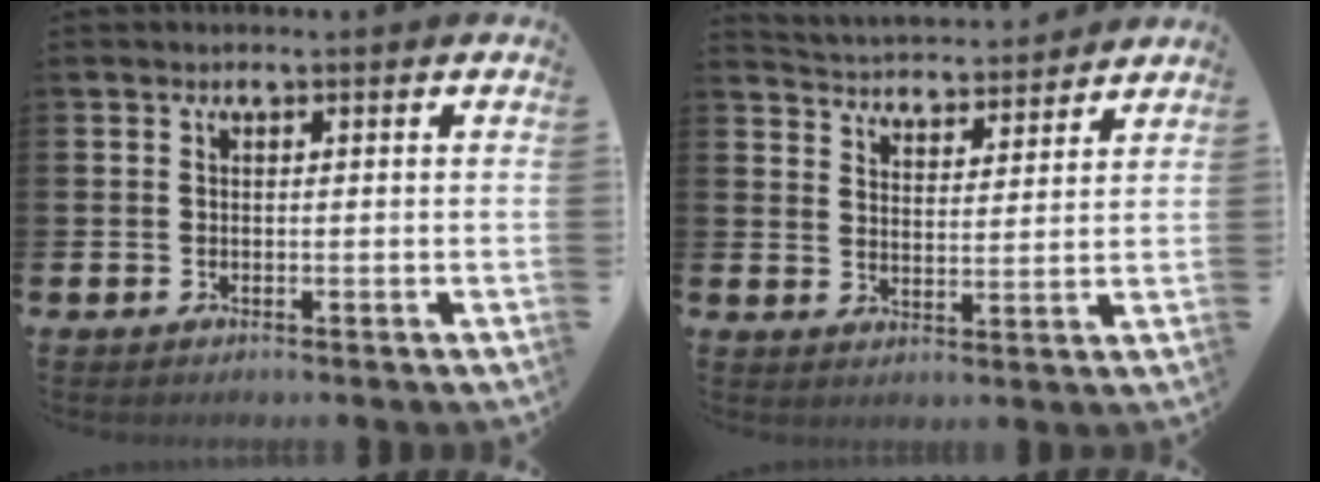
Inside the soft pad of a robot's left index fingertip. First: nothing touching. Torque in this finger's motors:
{"motor_torque": [0.27, -0.41, 0.11, 0.04]}